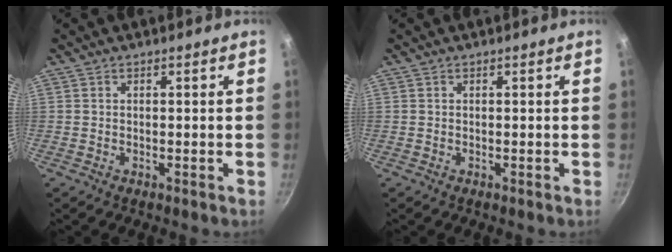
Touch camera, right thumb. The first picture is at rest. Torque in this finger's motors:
{"motor_torque": [-0.03, 0.02, -0.01, 0.00, 0.01]}